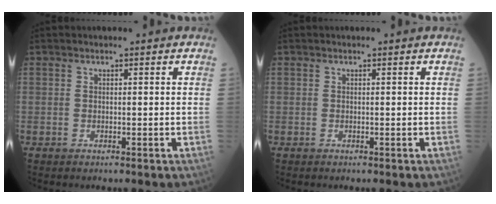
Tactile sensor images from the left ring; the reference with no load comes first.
{"total": 0.0}